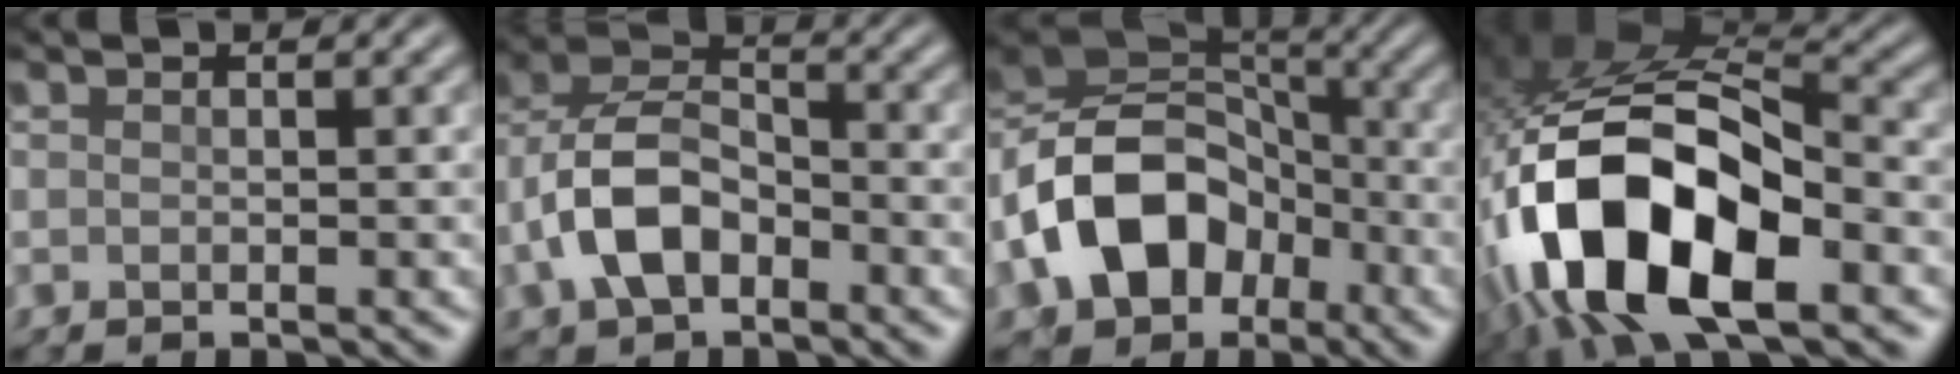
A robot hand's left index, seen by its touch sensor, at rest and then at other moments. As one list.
[{"total": 6.8, "force": [-2.7, 3.9, 4.8], "torque": [-0.106, 0.015, -0.056]}, {"total": 13.5, "force": [-4.8, 9.8, 8.0], "torque": [-0.182, -0.010, -0.094]}, {"total": 14.7, "force": [-5.1, 7.1, 11.9], "torque": [-0.235, -0.003, -0.085]}]